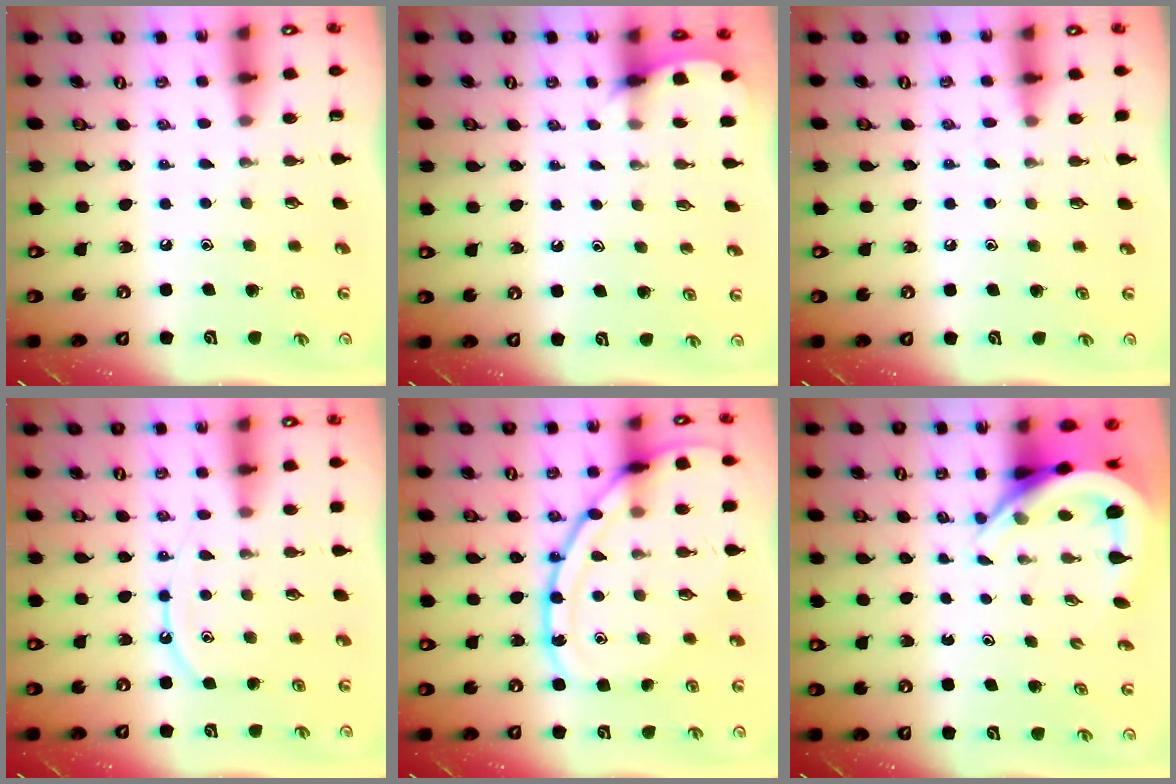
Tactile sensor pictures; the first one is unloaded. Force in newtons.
{"total": 3.6, "press": 3.6, "slide": 0.3}
{"total": 5.0, "press": 5.0, "slide": 0.7}
{"total": 8.2, "press": 8.1, "slide": 0.9}
{"total": 16.6, "press": 16.5, "slide": 1.4}
{"total": 7.5, "press": 7.5, "slide": 1.1}